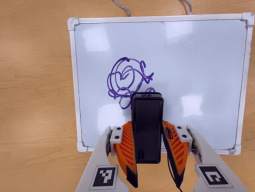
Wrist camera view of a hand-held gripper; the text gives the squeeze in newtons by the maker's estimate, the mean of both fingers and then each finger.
{"total": 3.3, "left": 1.9, "right": 4.8}